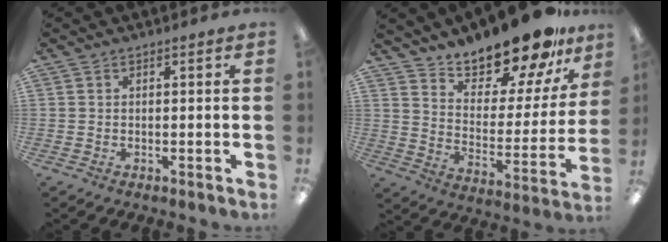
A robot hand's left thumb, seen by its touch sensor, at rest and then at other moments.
{"total": 18.5, "force": [16.7, 4.9, 6.4], "torque": [-0.112, -0.129, 0.286]}